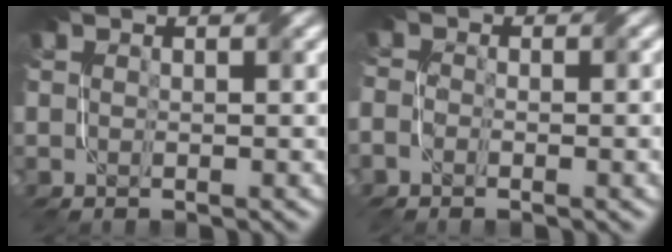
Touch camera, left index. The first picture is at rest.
{"total": 3.4, "force": [-1.1, 2.0, 2.5], "torque": [-0.029, 0.005, -0.022]}